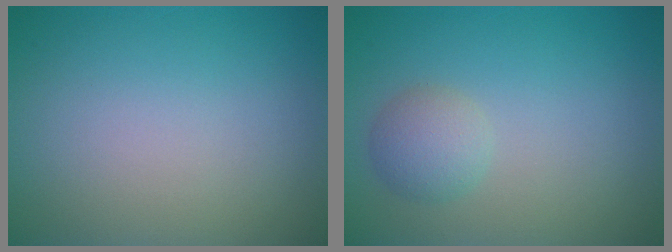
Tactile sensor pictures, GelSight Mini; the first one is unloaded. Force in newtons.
{"total": 2.2, "press": 2.2, "slide": 0.1}